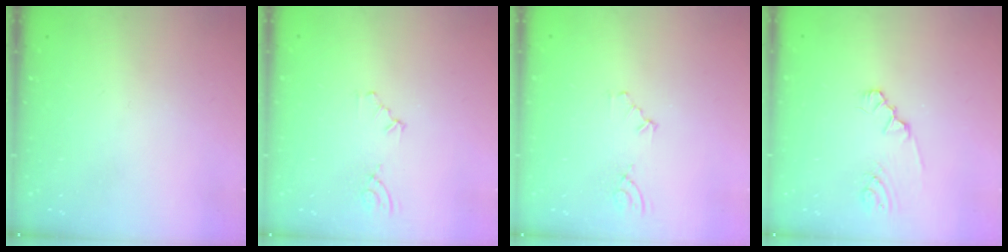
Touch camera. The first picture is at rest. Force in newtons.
{"total": 5.1, "press": 4.4, "slide": 2.7}
{"total": 5.1, "press": 4.4, "slide": 2.7}
{"total": 1.8, "press": 1.8, "slide": 0.2}